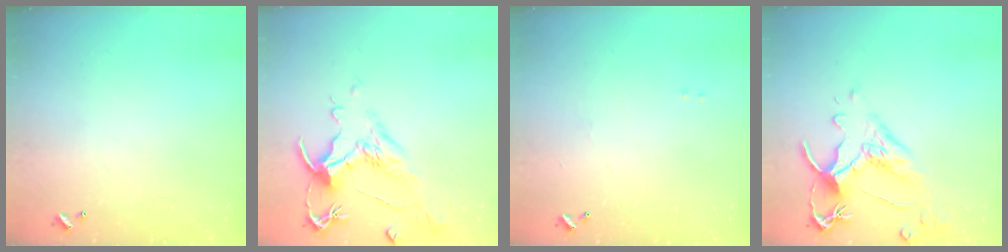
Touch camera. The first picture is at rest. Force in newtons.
{"total": 1.5, "press": 0.5, "slide": 1.4}
{"total": 0.9, "press": 0.8, "slide": 0.5}
{"total": 3.1, "press": 2.7, "slide": 1.4}